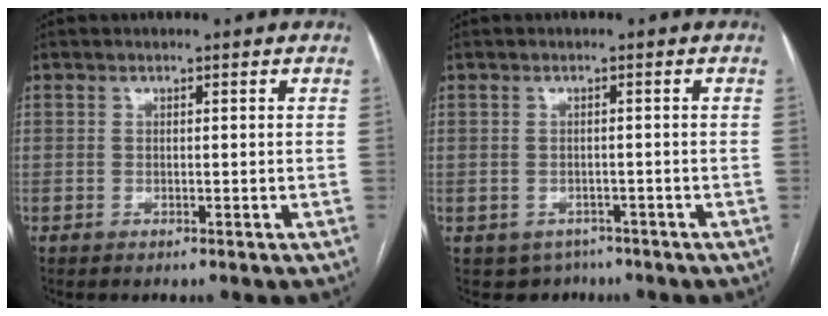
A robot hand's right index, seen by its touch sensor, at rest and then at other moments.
{"total": 3.5, "force": [-2.3, 2.6, 0.2], "torque": [0.001, 0.003, -0.029]}